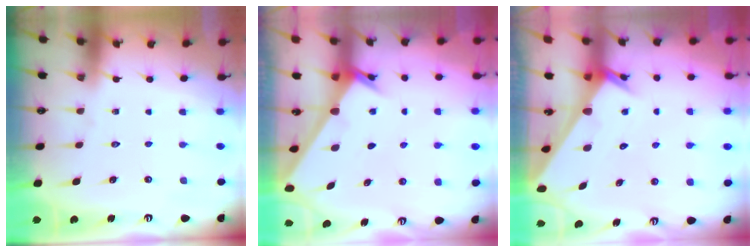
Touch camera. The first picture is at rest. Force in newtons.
{"total": 2.2, "press": 2.2, "slide": 0.2}
{"total": 2.4, "press": 2.4, "slide": 0.1}